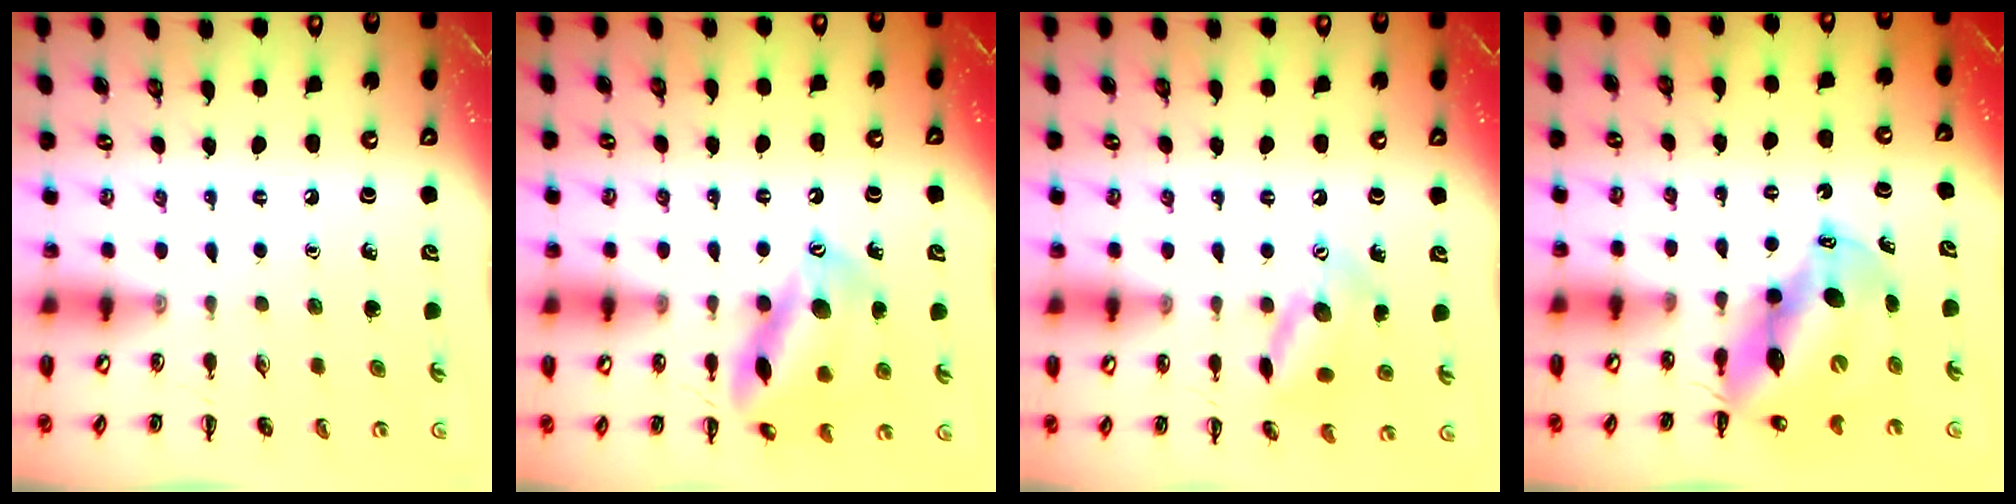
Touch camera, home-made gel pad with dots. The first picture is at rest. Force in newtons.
{"total": 15.6, "press": 15.5, "slide": 1.6}
{"total": 11.4, "press": 11.4, "slide": 0.4}
{"total": 12.5, "press": 12.1, "slide": 3.0}